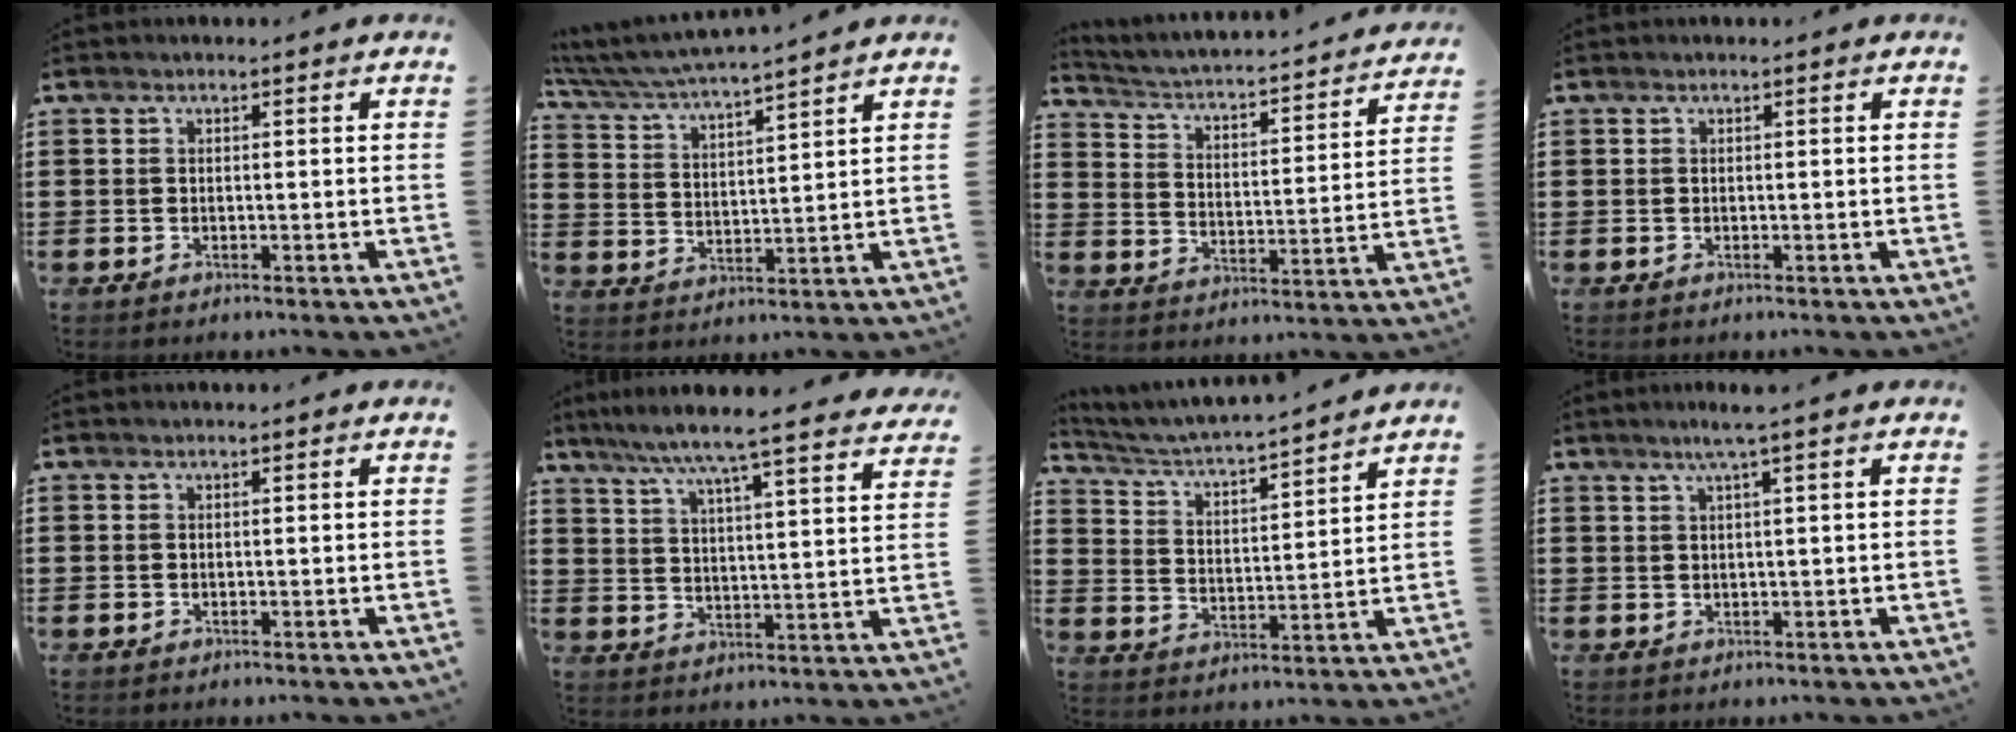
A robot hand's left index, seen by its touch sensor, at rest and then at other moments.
{"total": 4.6, "force": [4.5, -0.3, 1.3], "torque": [-0.047, -0.031, 0.073]}
{"total": 2.2, "force": [2.0, 0.0, 0.9], "torque": [-0.035, -0.032, 0.020]}
{"total": 0.0}
{"total": 0.0}
{"total": 6.5, "force": [5.7, -0.9, 2.9], "torque": [-0.081, -0.043, 0.091]}
{"total": 3.7, "force": [3.5, -0.2, 1.2], "torque": [-0.041, -0.033, 0.051]}
{"total": 2.5, "force": [1.4, -0.4, 2.0], "torque": [-0.040, -0.002, 0.024]}